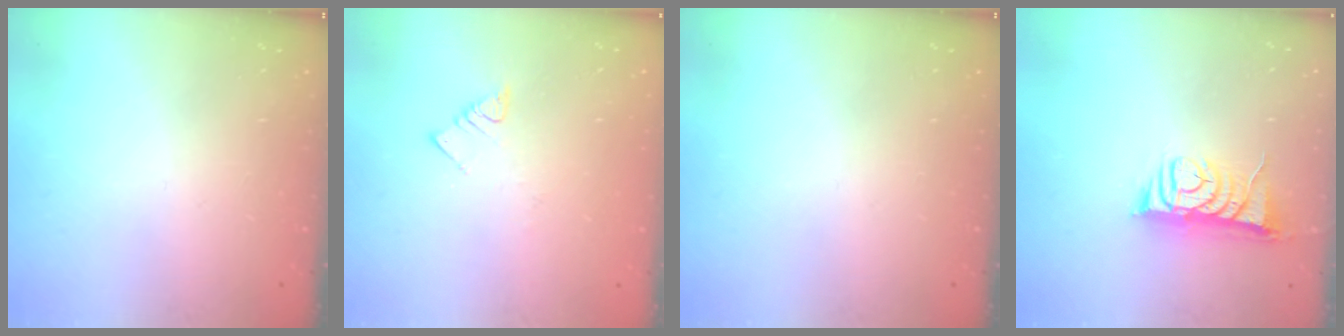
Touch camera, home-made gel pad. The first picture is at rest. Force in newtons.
{"total": 4.0, "press": 3.9, "slide": 0.5}
{"total": 0.0}
{"total": 9.0, "press": 9.0, "slide": 0.4}